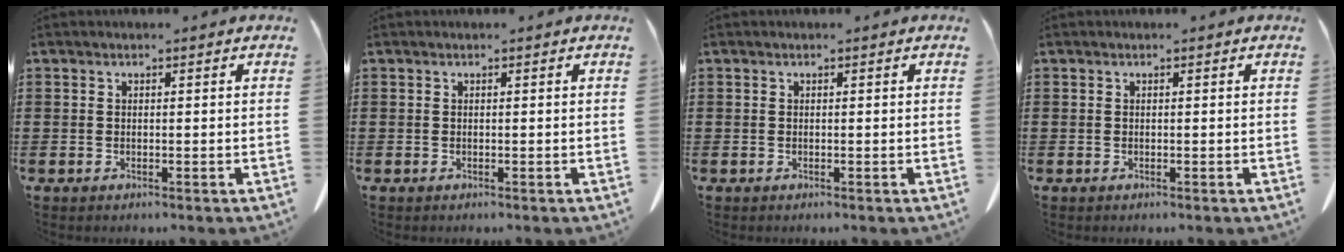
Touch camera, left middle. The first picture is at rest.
{"total": 0.0}
{"total": 0.0}
{"total": 0.0}